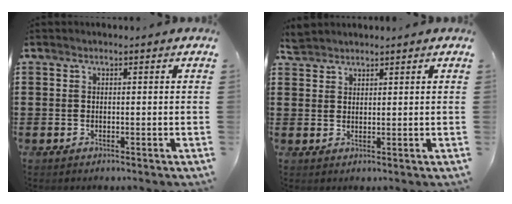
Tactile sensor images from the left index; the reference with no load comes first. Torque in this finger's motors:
{"motor_torque": [-0.88, 1.04, -0.05, -0.01]}